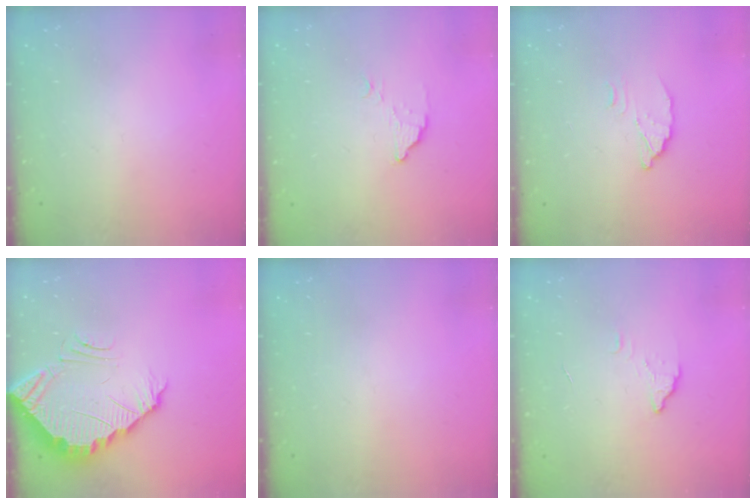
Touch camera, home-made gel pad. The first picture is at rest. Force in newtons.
{"total": 3.4, "press": 3.4, "slide": 0.1}
{"total": 3.7, "press": 3.7, "slide": 0.1}
{"total": 3.8, "press": 3.8, "slide": 0.2}
{"total": 0.0}
{"total": 2.7, "press": 2.7, "slide": 0.2}